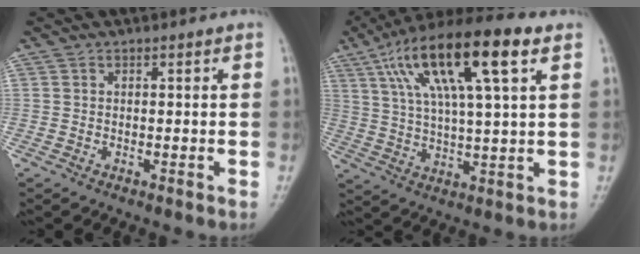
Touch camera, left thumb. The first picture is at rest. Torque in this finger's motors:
{"motor_torque": [2.15, 2.06, 2.08, -0.69, 0.77]}